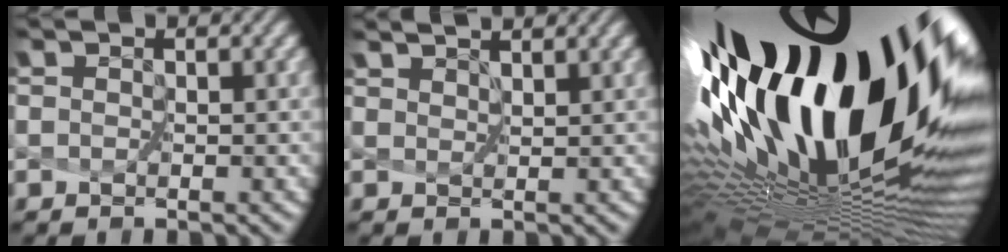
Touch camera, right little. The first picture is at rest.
{"total": 2.6, "force": [2.3, 0.5, 1.0], "torque": [-0.035, 0.005, 0.042]}
{"total": 21.2, "force": [5.4, 8.0, 18.9], "torque": [-0.310, -0.004, 0.094]}